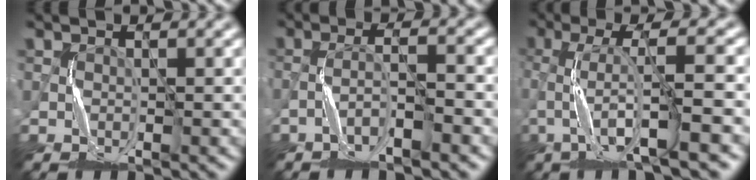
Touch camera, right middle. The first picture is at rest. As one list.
[{"total": 2.7, "force": [-2.0, 0.2, 1.7], "torque": [-0.027, 0.018, -0.045]}, {"total": 6.3, "force": [-2.3, 0.9, 5.8], "torque": [-0.102, 0.010, -0.049]}]